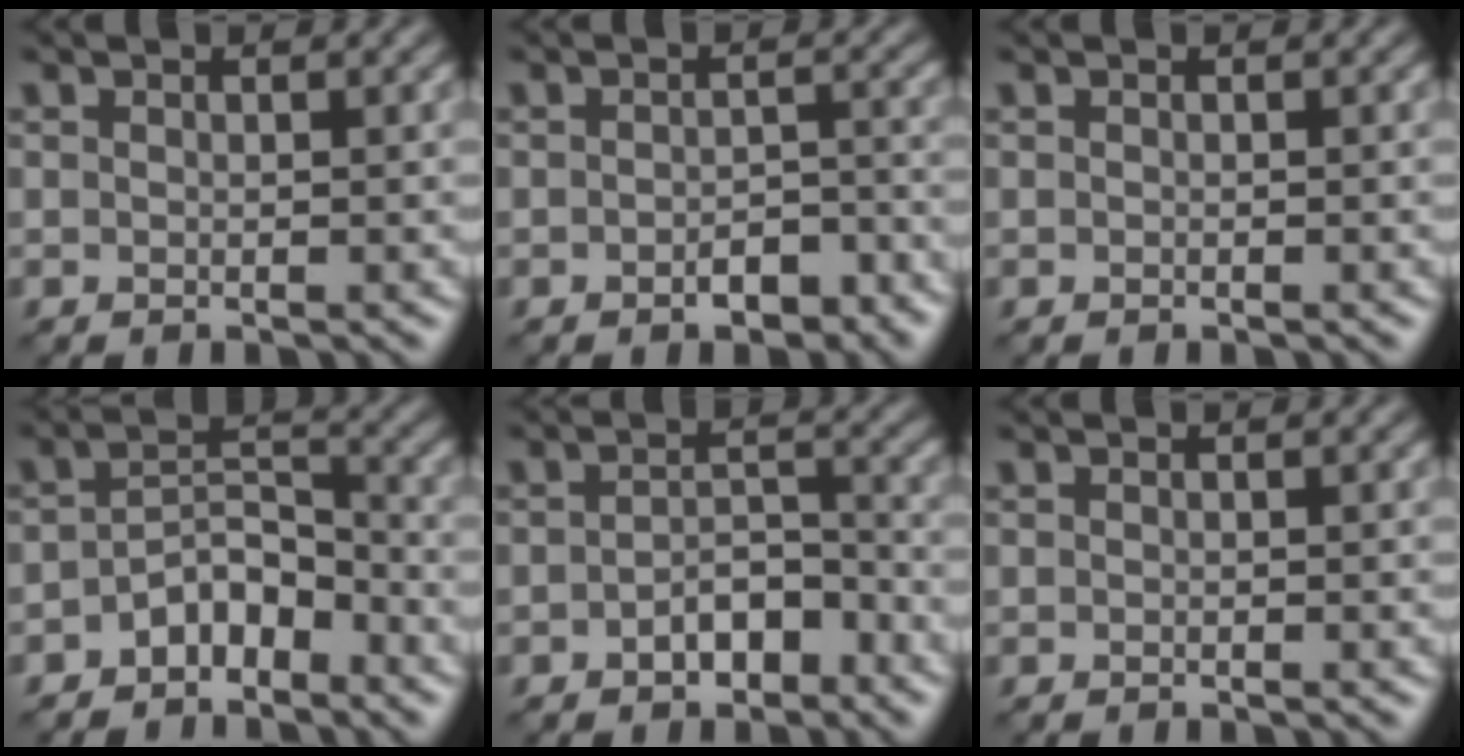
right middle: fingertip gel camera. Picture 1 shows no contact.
{"total": 2.9, "force": [-1.6, 1.5, 1.9], "torque": [-0.030, 0.003, -0.022]}
{"total": 0.0}
{"total": 3.7, "force": [-2.3, 1.9, 2.1], "torque": [-0.035, 0.013, -0.042]}
{"total": 3.3, "force": [-1.7, 1.8, 2.2], "torque": [-0.034, 0.009, -0.027]}
{"total": 0.0}